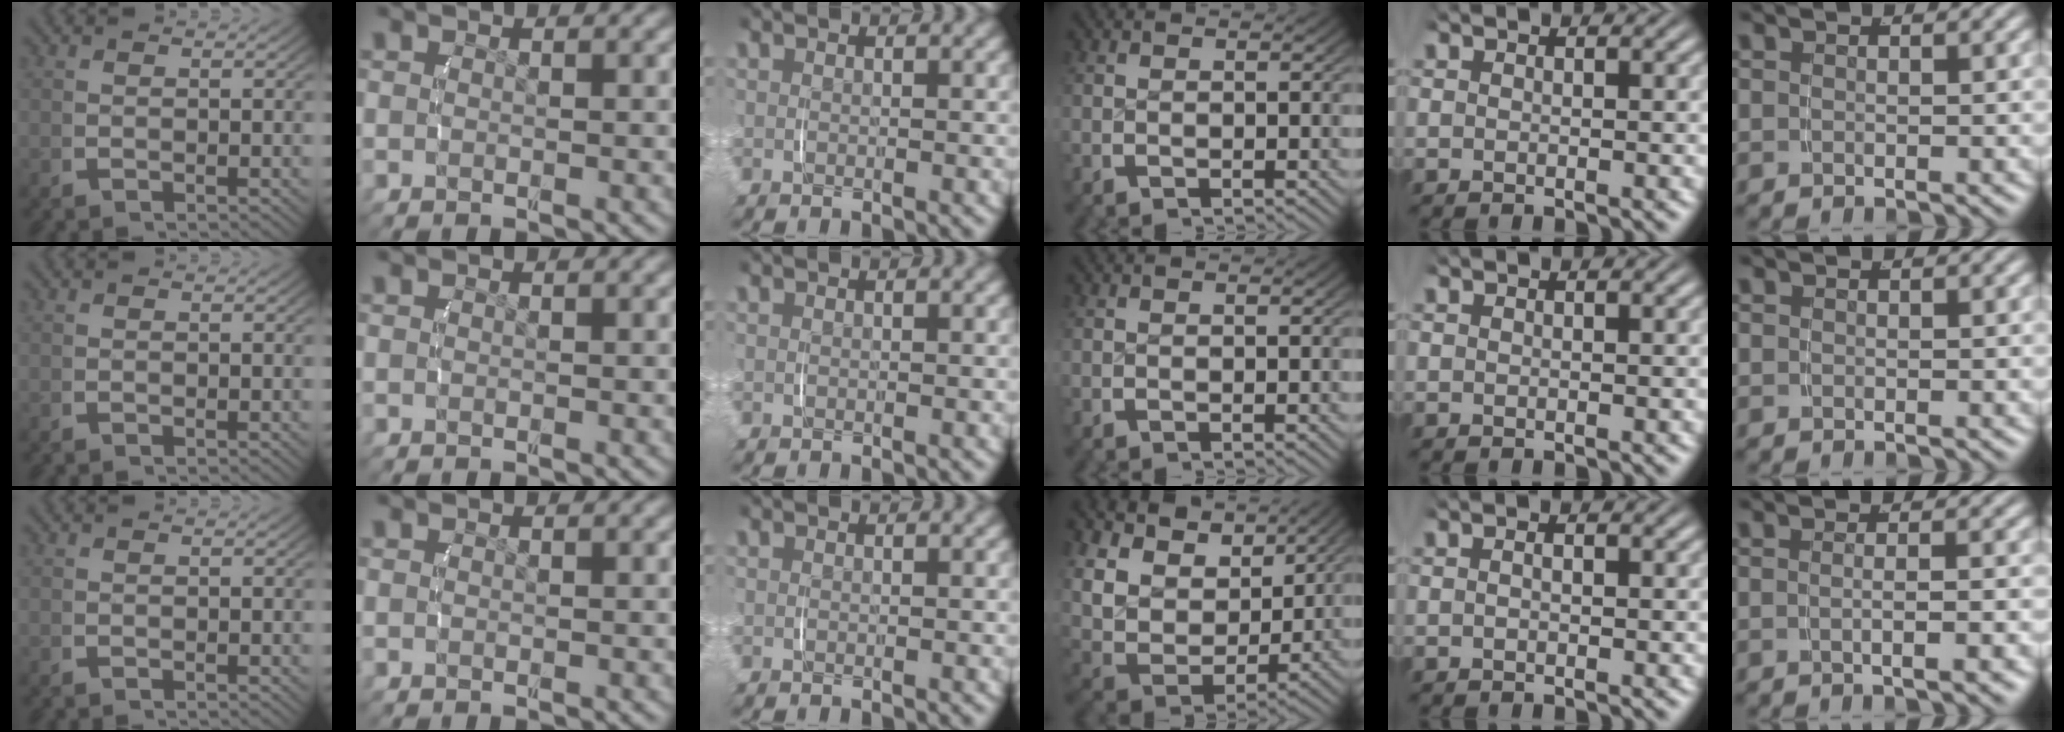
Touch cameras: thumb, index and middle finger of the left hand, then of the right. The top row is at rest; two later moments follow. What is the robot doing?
{"motion": "lift_and_place", "object": "napkin"}